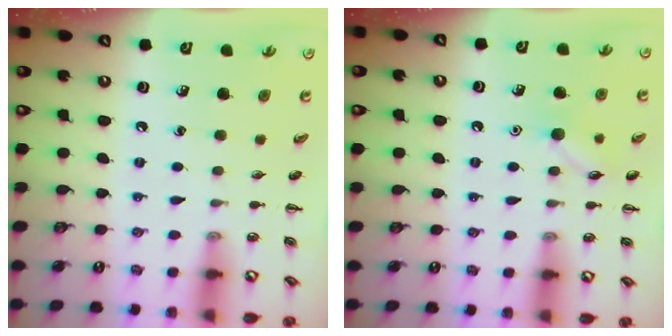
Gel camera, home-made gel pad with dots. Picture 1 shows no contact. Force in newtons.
{"total": 8.7, "press": 8.5, "slide": 1.8}